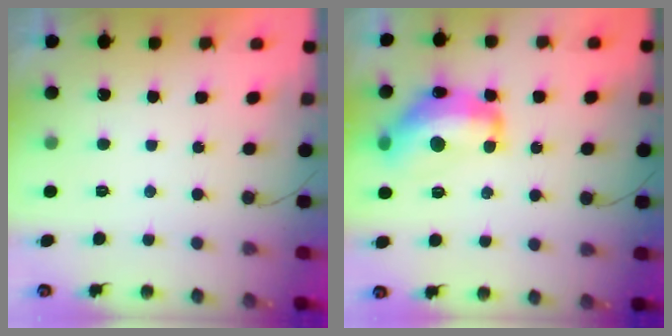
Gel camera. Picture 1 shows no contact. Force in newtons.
{"total": 15.7, "press": 15.6, "slide": 0.8}